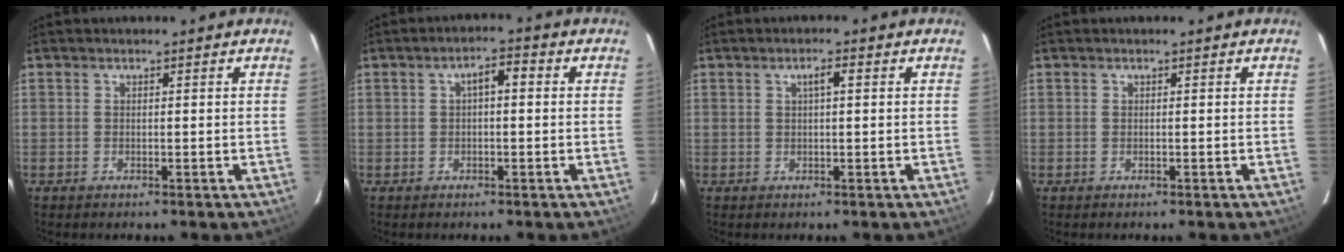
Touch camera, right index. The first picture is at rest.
{"total": 3.3, "force": [0.4, 1.3, 3.0], "torque": [-0.052, 0.015, 0.006]}
{"total": 2.0, "force": [0.6, 0.3, 1.8], "torque": [-0.033, 0.007, 0.011]}
{"total": 0.0}